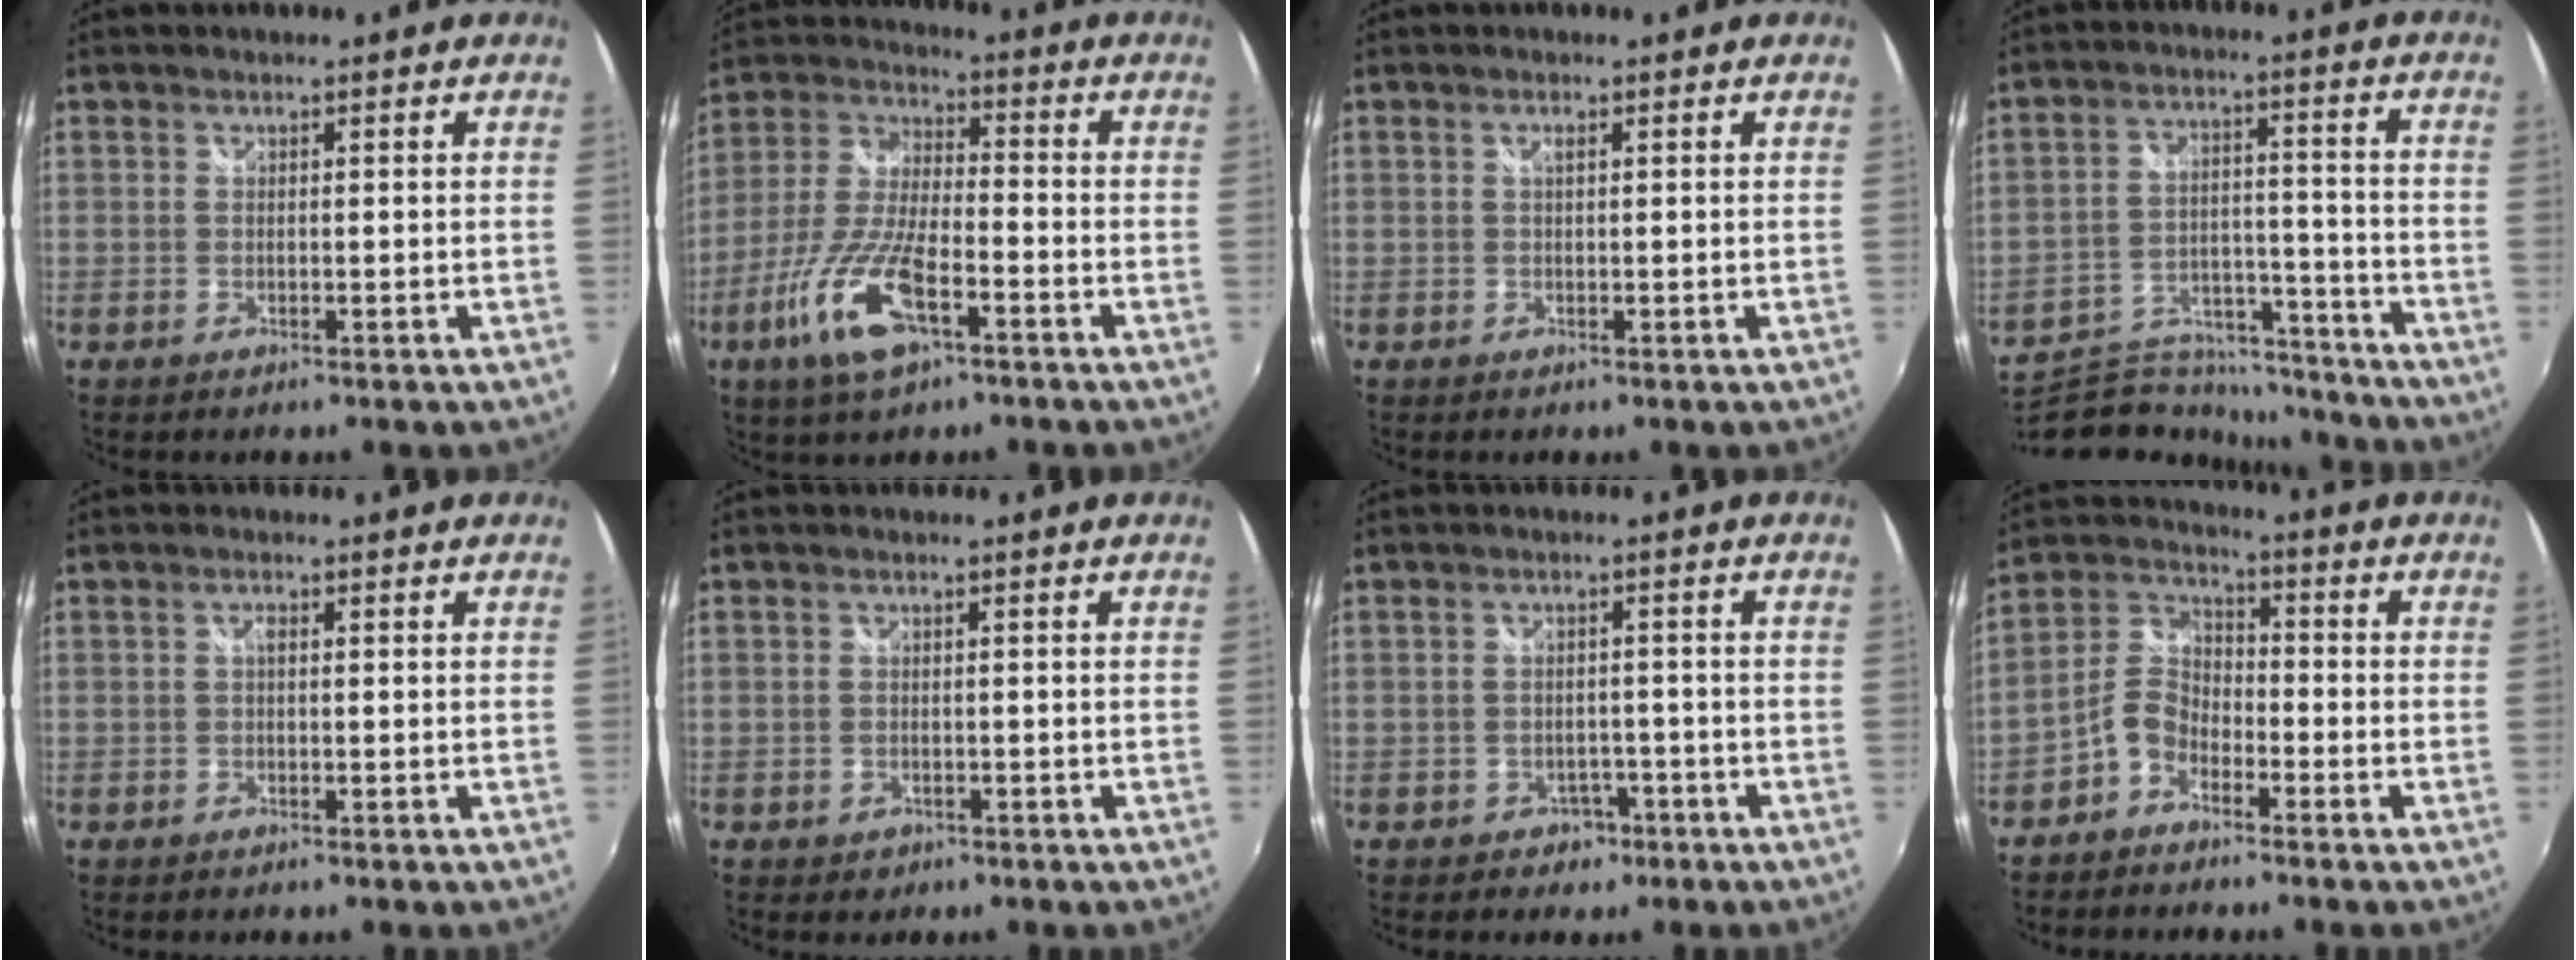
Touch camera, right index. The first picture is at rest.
{"total": 14.3, "force": [-7.1, 4.5, 11.5], "torque": [-0.253, -0.015, -0.137]}
{"total": 0.6, "force": [0.2, 0.1, 0.6], "torque": [-0.012, 0.002, 0.003]}
{"total": 17.3, "force": [-15.2, 6.7, 4.8], "torque": [-0.104, 0.026, -0.221]}
{"total": 0.9, "force": [0.1, 0.4, 0.7], "torque": [-0.014, 0.003, -0.001]}
{"total": 1.8, "force": [-0.8, 1.5, 0.6], "torque": [-0.014, -0.002, -0.008]}
{"total": 3.7, "force": [-2.2, 2.9, 0.8], "torque": [-0.022, 0.010, -0.024]}
{"total": 6.4, "force": [-4.2, 3.9, 3.0], "torque": [-0.066, 0.021, -0.089]}